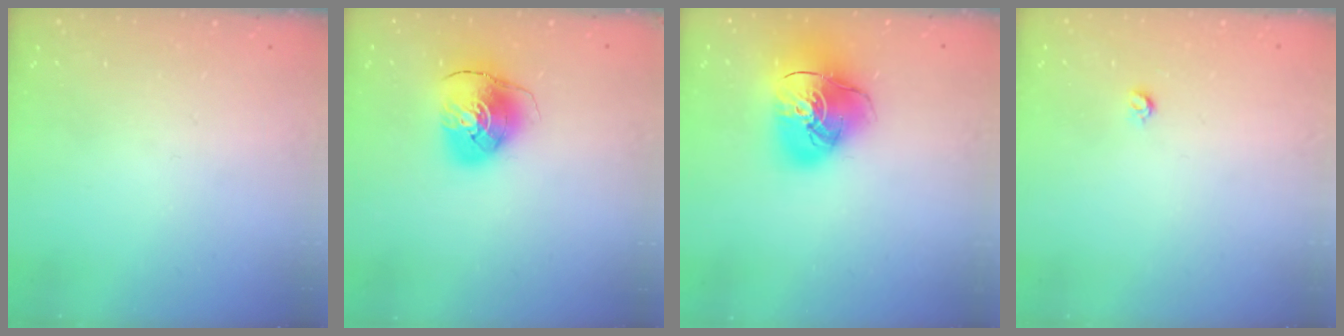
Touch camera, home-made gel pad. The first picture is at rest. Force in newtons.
{"total": 9.4, "press": 9.2, "slide": 1.5}
{"total": 16.7, "press": 16.5, "slide": 2.0}
{"total": 3.2, "press": 3.2, "slide": 0.3}